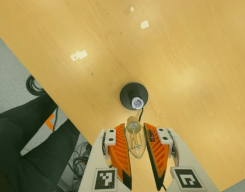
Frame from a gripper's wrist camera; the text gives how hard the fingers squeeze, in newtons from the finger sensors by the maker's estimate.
{"total": 16.3, "left": 17.8, "right": 14.9}